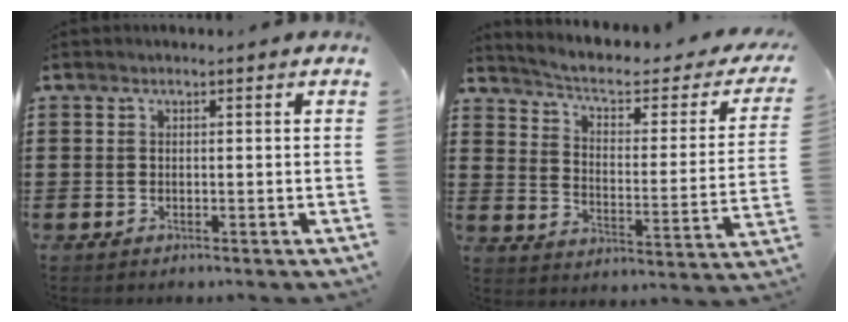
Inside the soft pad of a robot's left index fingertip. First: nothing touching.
{"total": 4.6, "force": [3.2, 1.1, 3.2], "torque": [-0.078, -0.022, 0.046]}